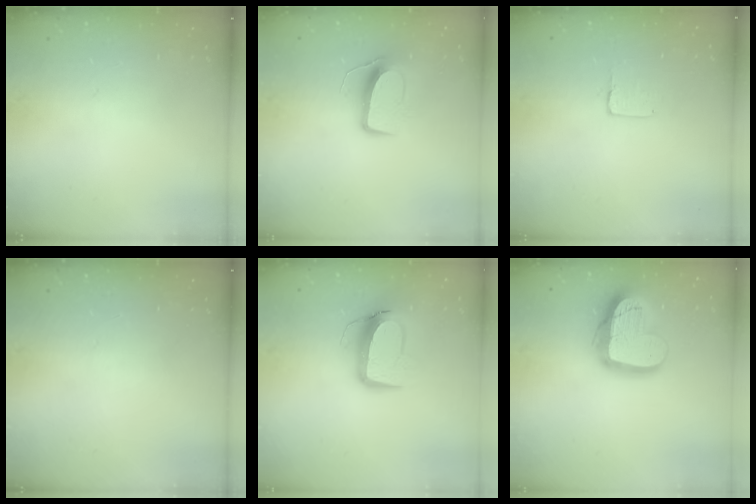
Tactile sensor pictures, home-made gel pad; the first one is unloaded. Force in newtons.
{"total": 10.4, "press": 10.4, "slide": 0.4}
{"total": 2.0, "press": 2.0, "slide": 0.0}
{"total": 0.0}
{"total": 11.7, "press": 11.6, "slide": 1.2}
{"total": 18.8, "press": 18.7, "slide": 1.8}